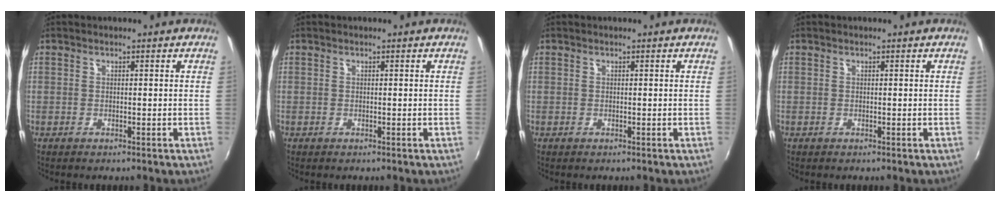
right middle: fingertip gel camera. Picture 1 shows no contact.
{"total": 0.0}
{"total": 0.0}
{"total": 0.0}